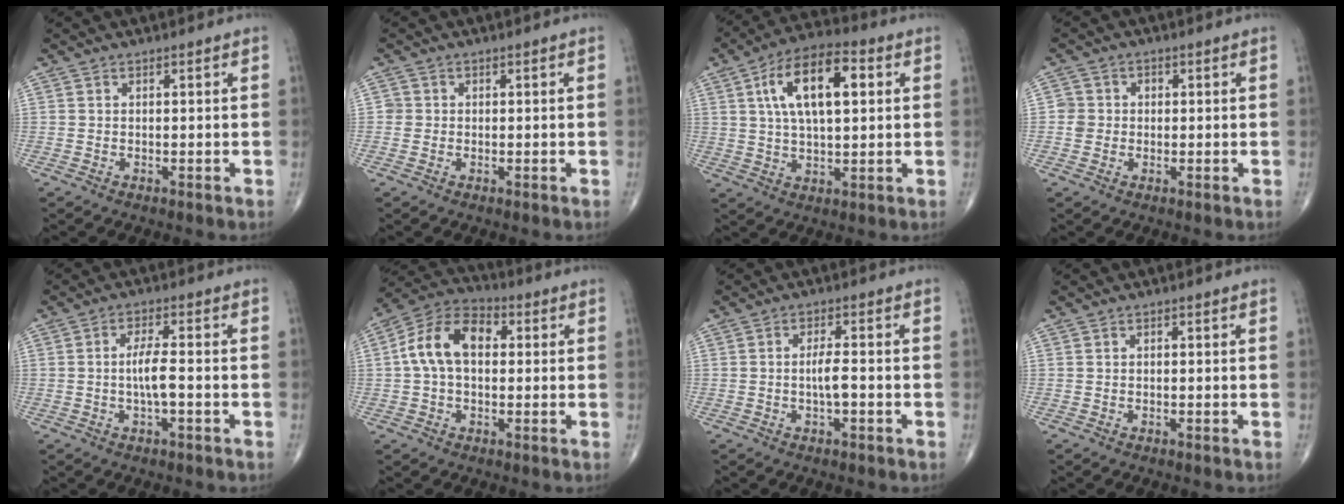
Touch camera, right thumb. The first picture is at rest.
{"total": 1.4, "force": [-0.1, 1.3, 0.1], "torque": [0.008, 0.005, -0.004]}
{"total": 14.7, "force": [4.0, 6.6, 12.5], "torque": [-0.208, 0.010, 0.064]}
{"total": 3.1, "force": [-0.2, 3.0, 0.6], "torque": [0.010, 0.009, -0.006]}
{"total": 4.6, "force": [-0.9, 1.0, 4.4], "torque": [-0.092, 0.010, -0.018]}
{"total": 12.0, "force": [1.4, 7.5, 9.2], "torque": [-0.168, 0.034, 0.014]}
{"total": 3.5, "force": [-0.8, 1.0, 3.2], "torque": [-0.061, 0.007, -0.014]}
{"total": 0.0}